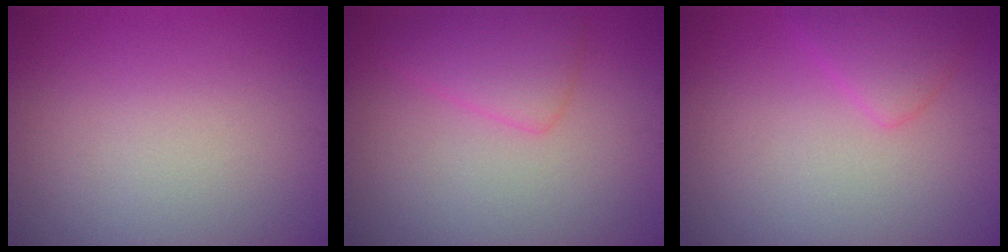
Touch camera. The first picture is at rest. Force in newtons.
{"total": 2.8, "press": 2.8, "slide": 0.2}
{"total": 2.3, "press": 2.3, "slide": 0.1}